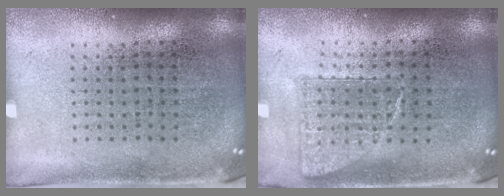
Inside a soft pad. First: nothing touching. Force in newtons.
{"total": 0.7, "press": 0.6, "slide": 0.3}